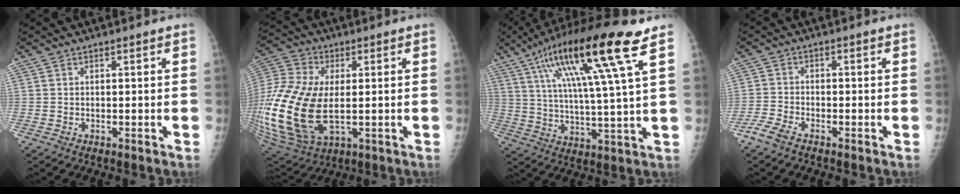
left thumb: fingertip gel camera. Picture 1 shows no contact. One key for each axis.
{"total": 24.6, "fx": -1.6, "fy": 14.0, "fz": 20.2, "tx": -0.476, "ty": -0.020, "tz": -0.011}
{"total": 19.6, "fx": 9.3, "fy": 1.5, "fz": 17.1, "tx": -0.302, "ty": -0.016, "tz": 0.156}
{"total": 3.8, "fx": -3.1, "fy": 1.1, "fz": 1.8, "tx": -0.054, "ty": 0.007, "tz": -0.065}